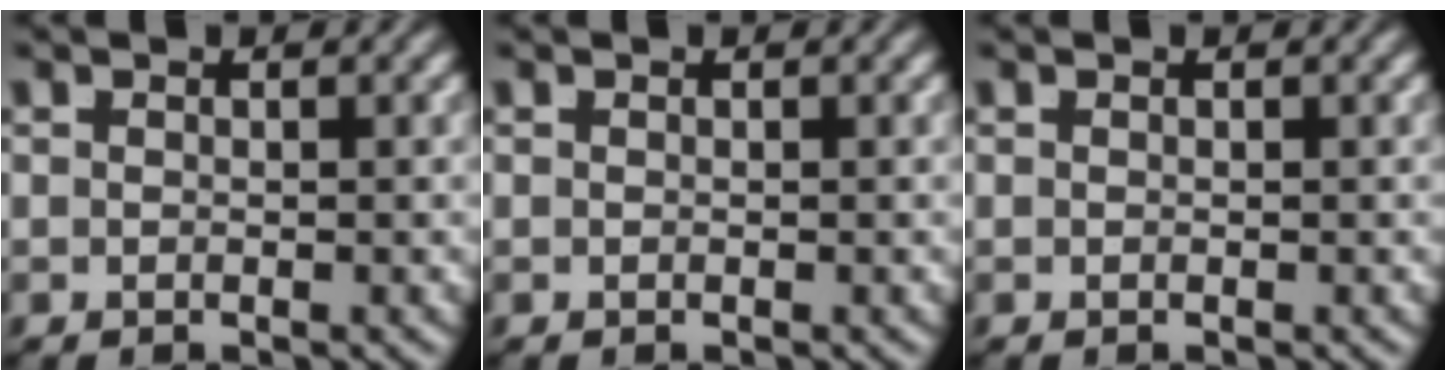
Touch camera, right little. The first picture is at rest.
{"total": 0.0}
{"total": 0.0}